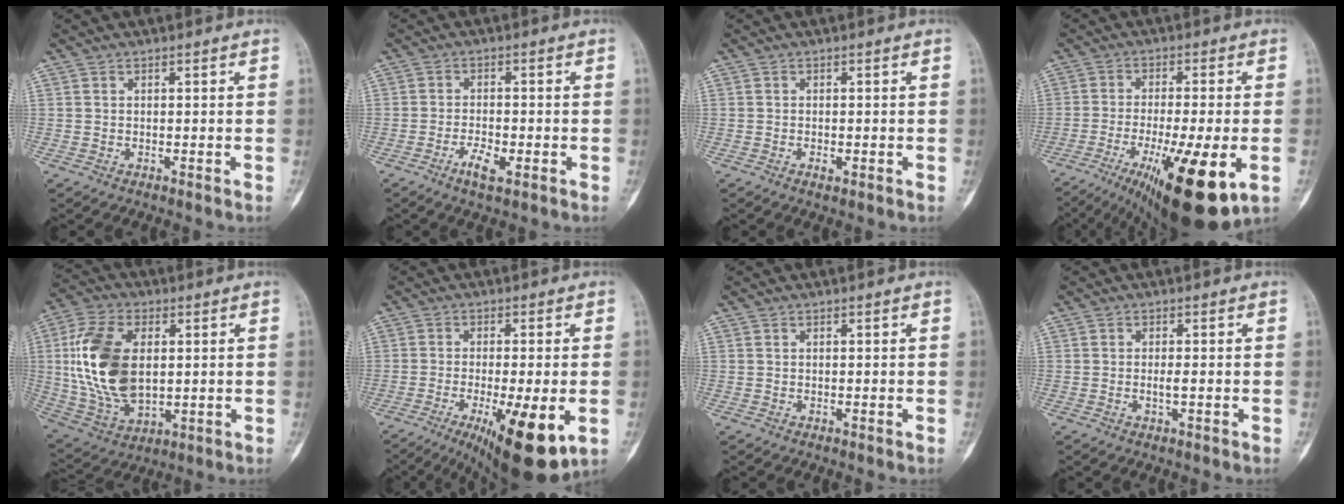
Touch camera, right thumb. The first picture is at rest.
{"total": 4.1, "force": [-1.9, 1.5, 3.3], "torque": [-0.061, 0.006, -0.034]}
{"total": 1.2, "force": [-0.5, 0.6, 1.0], "torque": [-0.013, 0.000, -0.008]}
{"total": 19.0, "force": [-7.2, 4.5, 17.0], "torque": [-0.251, -0.014, -0.100]}
{"total": 18.9, "force": [2.1, 11.2, 15.0], "torque": [-0.300, -0.009, 0.046]}
{"total": 15.6, "force": [-5.4, 4.0, 14.0], "torque": [-0.186, -0.015, -0.069]}
{"total": 0.0}
{"total": 1.5, "force": [-0.3, 0.3, 1.4], "torque": [-0.026, -0.001, -0.007]}